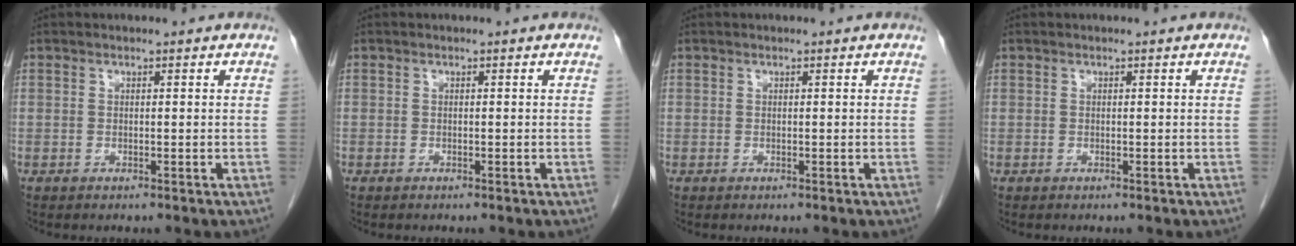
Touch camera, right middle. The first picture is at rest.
{"total": 0.0}
{"total": 0.0}
{"total": 0.0}